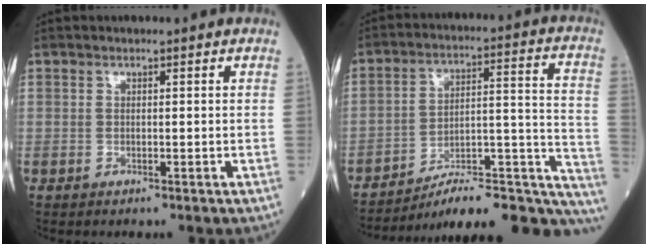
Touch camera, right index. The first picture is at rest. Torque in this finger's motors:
{"motor_torque": [-0.19, -1.94, -0.07, -0.13]}